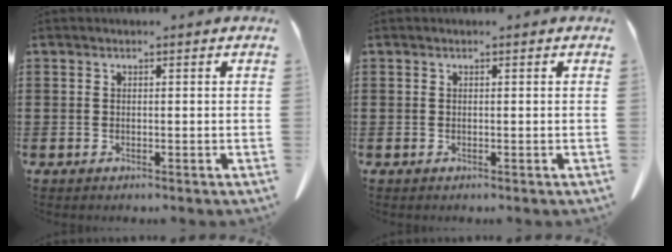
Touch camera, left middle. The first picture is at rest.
{"total": 0.0}